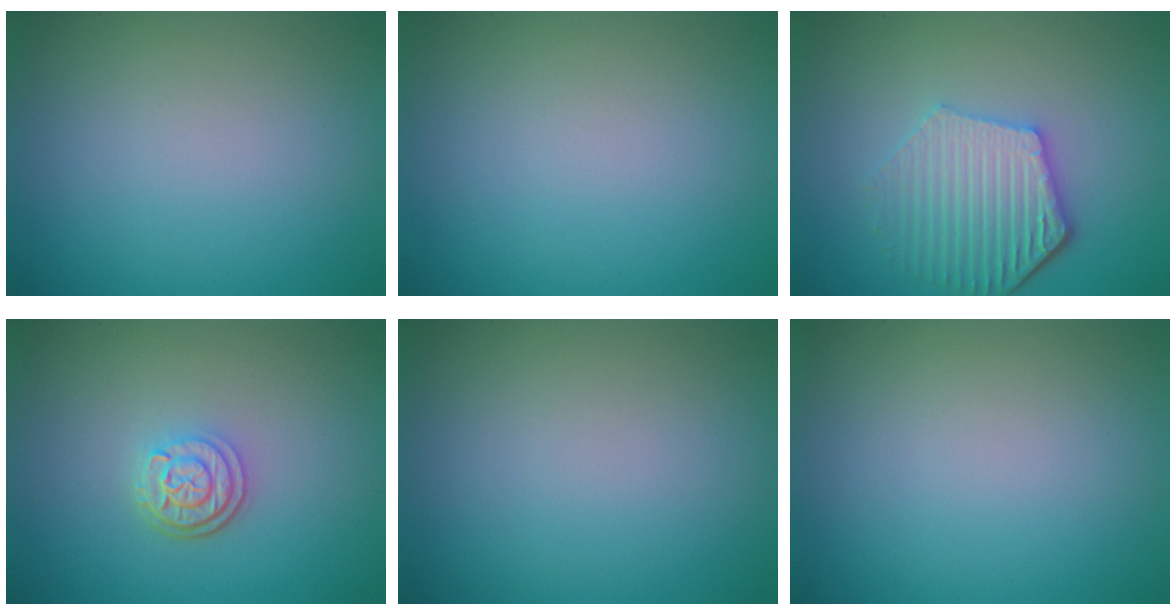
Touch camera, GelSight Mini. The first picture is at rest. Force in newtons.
{"total": 0.0}
{"total": 5.3, "press": 4.2, "slide": 3.2}
{"total": 3.0, "press": 2.5, "slide": 1.6}
{"total": 0.0}
{"total": 0.0}